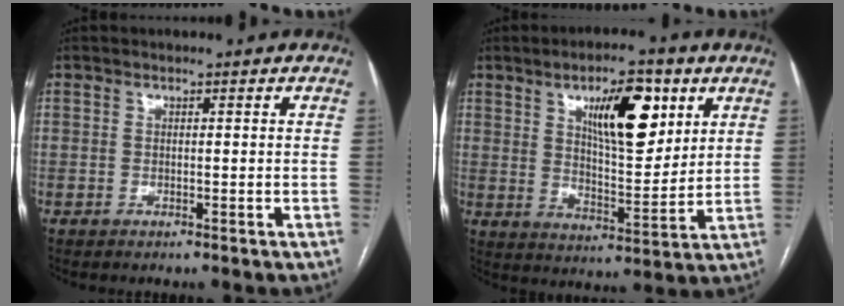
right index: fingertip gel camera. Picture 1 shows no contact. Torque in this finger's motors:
{"motor_torque": [1.14, 0.98, 0.41, 0.13]}